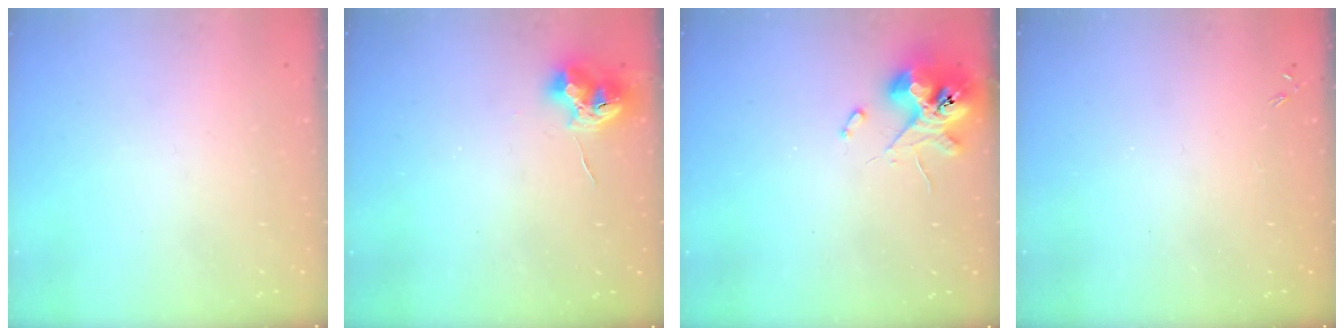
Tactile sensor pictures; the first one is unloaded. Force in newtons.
{"total": 9.9, "press": 9.9, "slide": 0.5}
{"total": 11.1, "press": 11.0, "slide": 1.8}
{"total": 0.0}